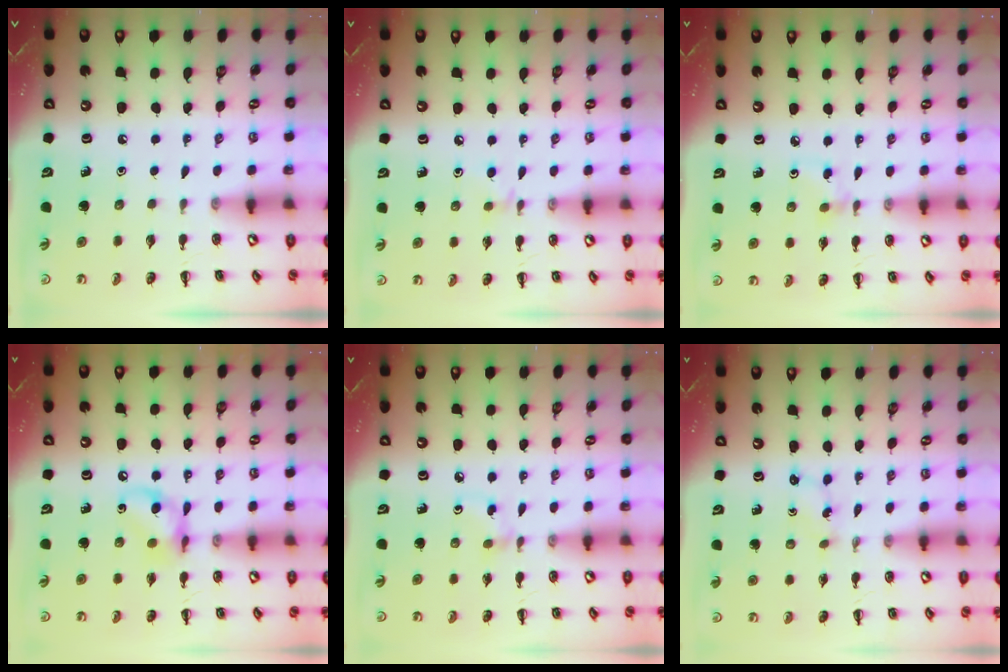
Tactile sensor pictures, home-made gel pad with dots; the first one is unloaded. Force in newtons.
{"total": 3.0, "press": 2.7, "slide": 1.2}
{"total": 2.5, "press": 2.4, "slide": 0.9}
{"total": 9.5, "press": 9.5, "slide": 1.2}
{"total": 3.2, "press": 3.0, "slide": 1.2}
{"total": 1.3, "press": 1.2, "slide": 0.4}